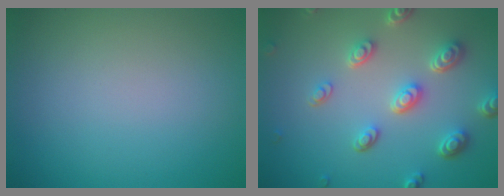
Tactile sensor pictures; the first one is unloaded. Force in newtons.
{"total": 5.1, "press": 3.8, "slide": 3.3}